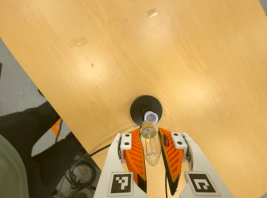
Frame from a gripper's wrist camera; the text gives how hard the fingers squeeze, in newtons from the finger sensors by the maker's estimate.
{"total": 20.8, "left": 22.7, "right": 18.9}